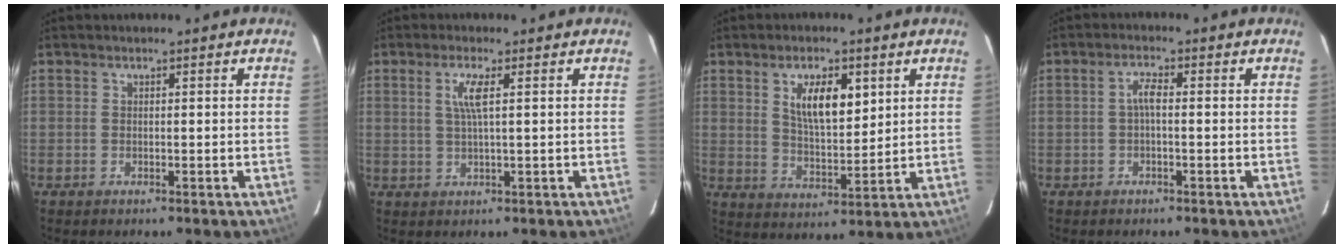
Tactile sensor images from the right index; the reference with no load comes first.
{"total": 3.6, "force": [1.1, -0.1, 3.4], "torque": [-0.068, -0.001, 0.021]}
{"total": 9.1, "force": [3.7, 3.7, 7.5], "torque": [-0.130, 0.002, 0.071]}
{"total": 2.2, "force": [-0.3, 0.5, 2.1], "torque": [-0.044, 0.008, -0.006]}